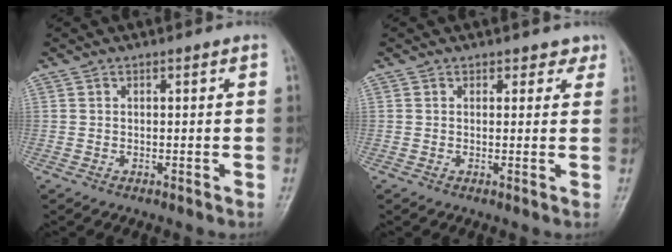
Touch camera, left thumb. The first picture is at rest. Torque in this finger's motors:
{"motor_torque": [-0.08, 0.07, -0.10, 0.10, 0.01]}